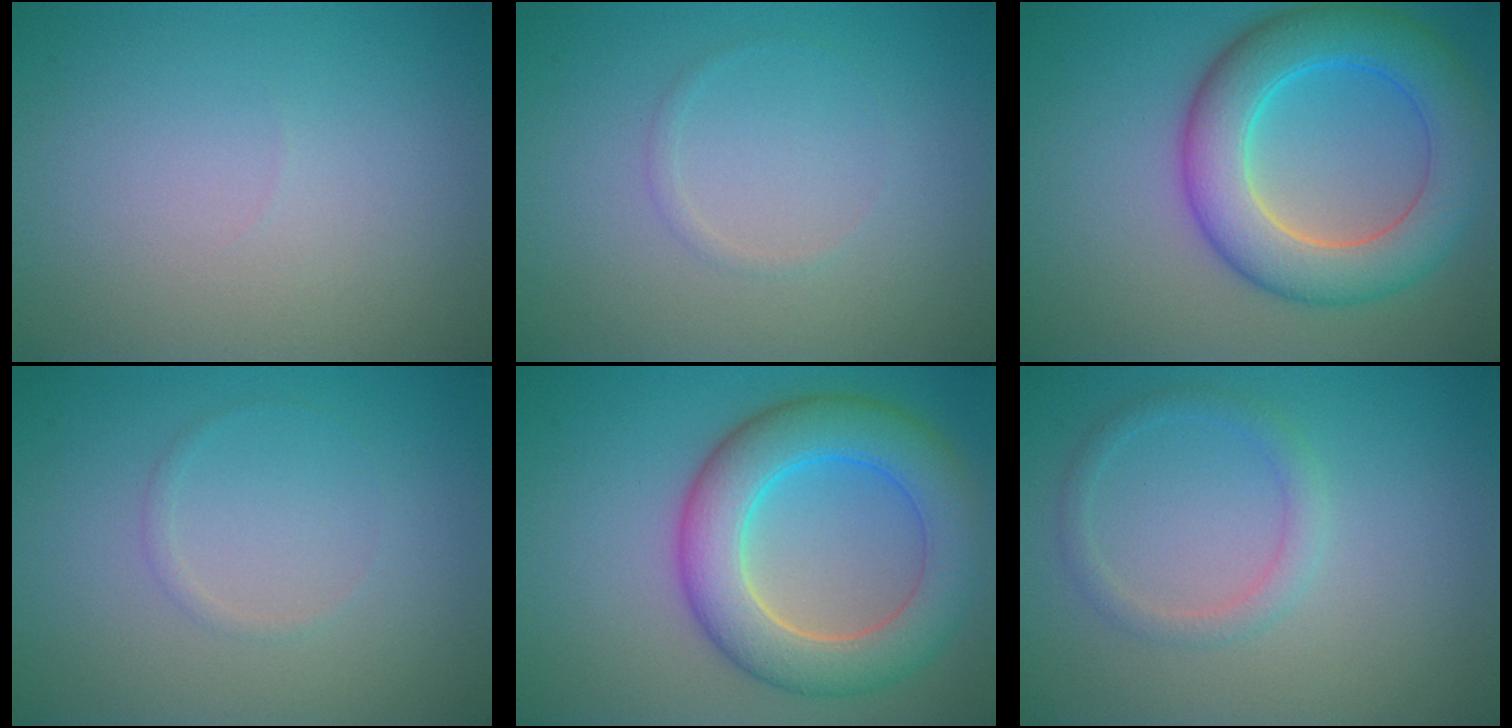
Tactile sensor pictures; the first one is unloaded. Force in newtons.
{"total": 0.6, "press": 0.6, "slide": 0.1}
{"total": 8.0, "press": 8.0, "slide": 0.2}
{"total": 0.6, "press": 0.6, "slide": 0.1}
{"total": 7.9, "press": 7.9, "slide": 0.5}
{"total": 1.7, "press": 1.7, "slide": 0.1}